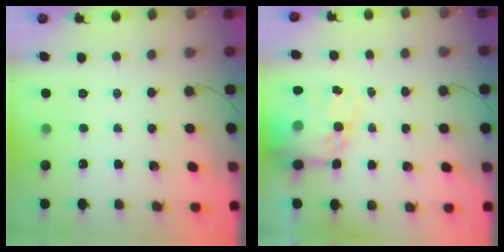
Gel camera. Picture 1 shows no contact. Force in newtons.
{"total": 15.3, "press": 14.8, "slide": 3.9}